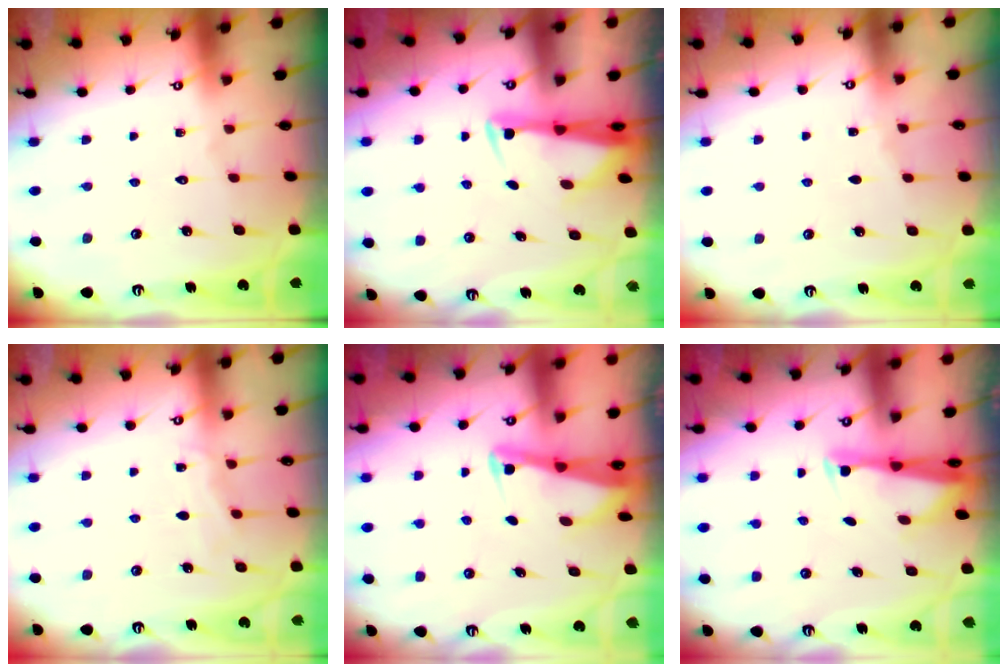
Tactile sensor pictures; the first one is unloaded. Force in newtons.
{"total": 3.0, "press": 2.9, "slide": 0.9}
{"total": 2.1, "press": 2.1, "slide": 0.3}
{"total": 4.0, "press": 3.9, "slide": 0.5}
{"total": 2.6, "press": 2.6, "slide": 0.2}
{"total": 2.7, "press": 2.6, "slide": 0.8}